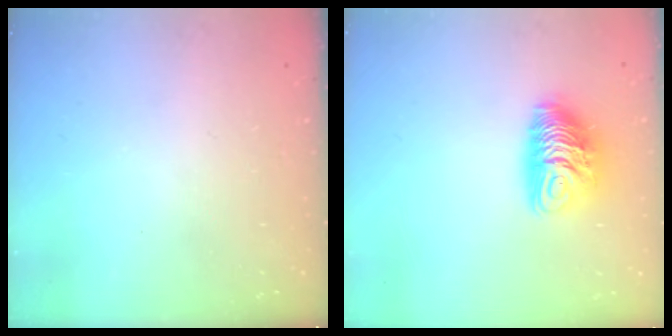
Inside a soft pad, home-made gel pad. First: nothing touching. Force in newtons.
{"total": 10.2, "press": 10.2, "slide": 0.9}